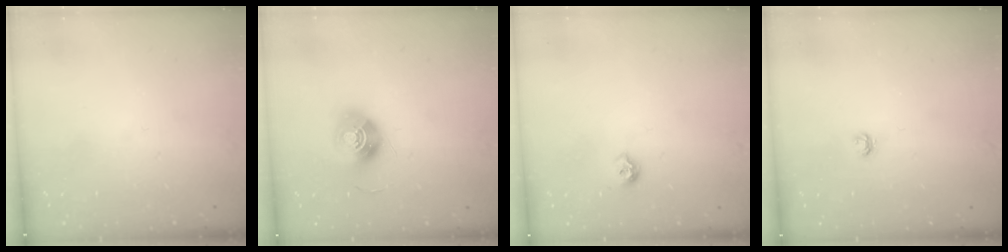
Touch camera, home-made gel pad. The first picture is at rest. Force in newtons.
{"total": 11.2, "press": 11.2, "slide": 0.5}
{"total": 6.4, "press": 6.4, "slide": 0.6}
{"total": 3.5, "press": 3.5, "slide": 0.2}